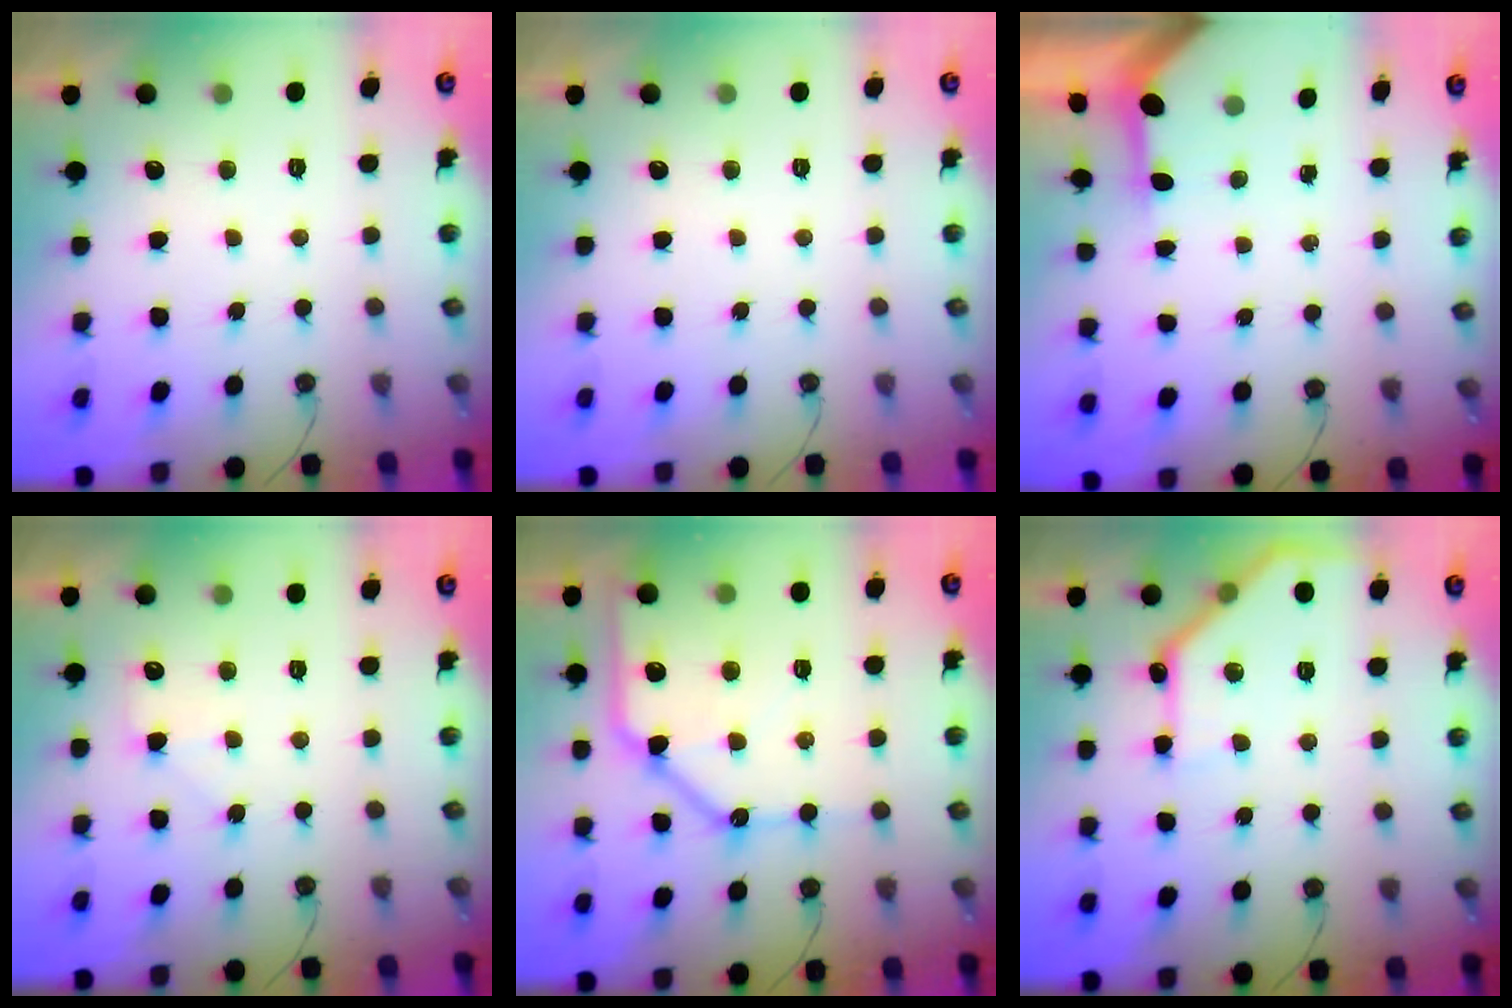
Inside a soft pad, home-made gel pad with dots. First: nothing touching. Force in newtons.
{"total": 0.0}
{"total": 3.1, "press": 3.1, "slide": 0.3}
{"total": 5.1, "press": 5.0, "slide": 0.9}
{"total": 17.8, "press": 17.7, "slide": 2.1}
{"total": 13.8, "press": 13.8, "slide": 0.5}